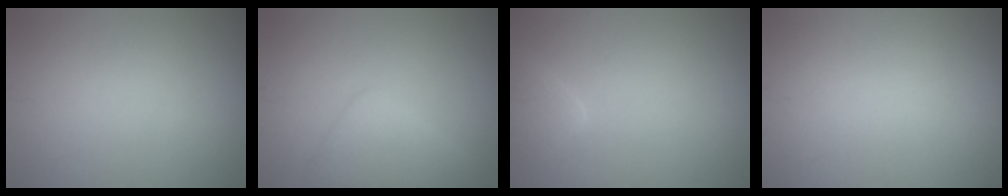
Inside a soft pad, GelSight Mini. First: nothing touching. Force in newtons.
{"total": 3.4, "press": 3.4, "slide": 0.3}
{"total": 2.5, "press": 2.4, "slide": 0.2}
{"total": 0.0}